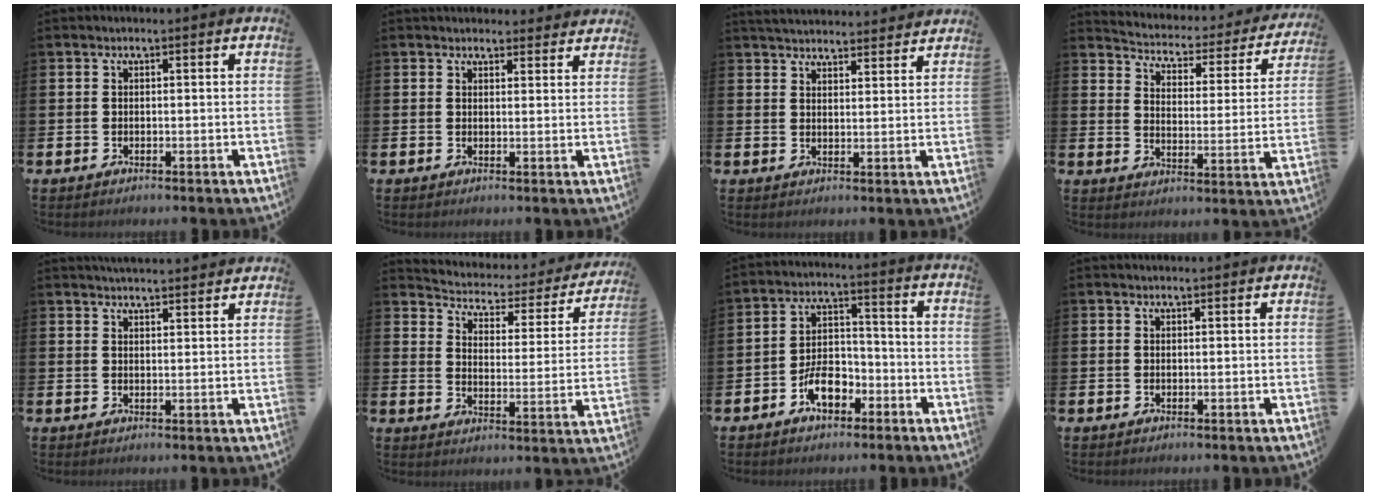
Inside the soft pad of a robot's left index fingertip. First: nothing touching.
{"total": 2.7, "force": [2.6, 0.8, -0.1], "torque": [0.008, -0.012, 0.045]}
{"total": 4.5, "force": [4.4, 0.6, 0.2], "torque": [-0.013, -0.026, 0.080]}
{"total": 3.5, "force": [3.2, 1.5, 0.5], "torque": [-0.035, -0.033, 0.044]}
{"total": 3.5, "force": [3.5, 0.0, 0.1], "torque": [-0.004, -0.020, 0.063]}
{"total": 3.4, "force": [2.9, 1.6, 0.7], "torque": [-0.036, -0.031, 0.039]}
{"total": 5.9, "force": [-3.3, 3.2, 3.8], "torque": [-0.070, 0.016, -0.061]}
{"total": 0.7, "force": [0.7, 0.1, 0.1], "torque": [0.012, -0.004, 0.011]}